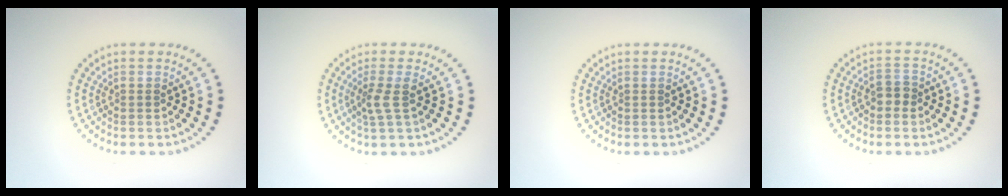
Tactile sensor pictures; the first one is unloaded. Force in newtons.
{"total": 1.9, "press": 1.4, "slide": 1.2}
{"total": 0.0}
{"total": 1.4, "press": 1.3, "slide": 0.5}